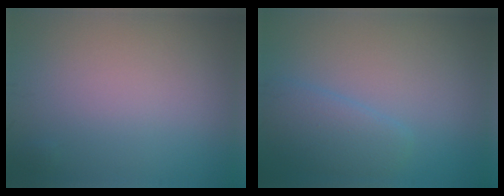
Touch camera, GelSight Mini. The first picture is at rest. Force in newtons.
{"total": 2.7, "press": 2.7, "slide": 0.1}